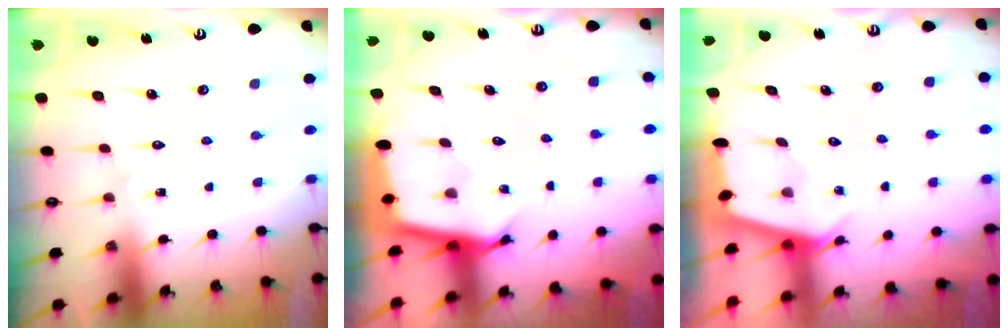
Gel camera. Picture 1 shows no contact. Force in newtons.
{"total": 2.7, "press": 2.7, "slide": 0.1}
{"total": 2.4, "press": 2.4, "slide": 0.3}